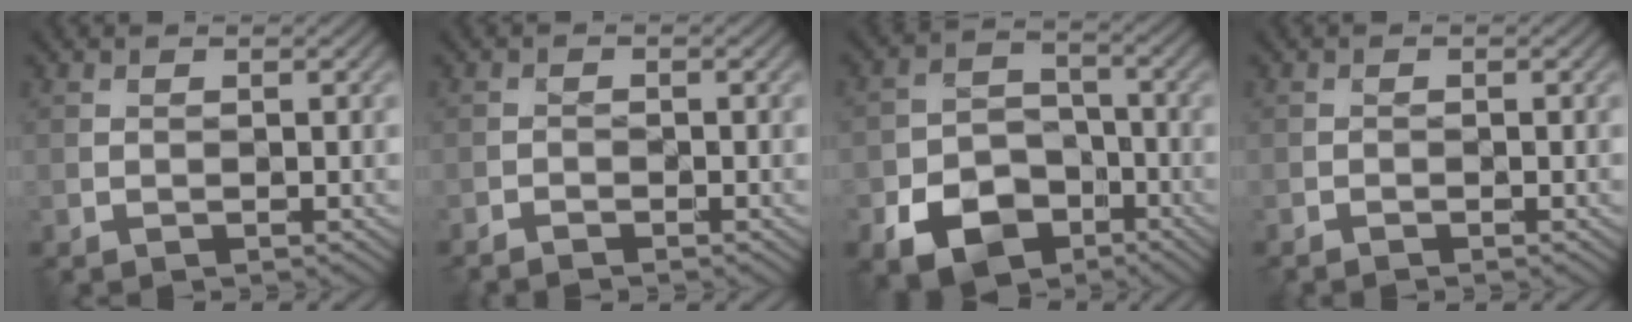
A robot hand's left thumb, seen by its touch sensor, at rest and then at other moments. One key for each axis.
{"total": 1.2, "fx": -1.2, "fy": 0.0, "fz": 0.3, "tx": -0.008, "ty": -0.001, "tz": -0.027}
{"total": 9.0, "fx": -4.9, "fy": 6.1, "fz": 4.4, "tx": -0.091, "ty": -0.019, "tz": -0.092}
{"total": 0.6, "fx": -0.5, "fy": 0.0, "fz": 0.2, "tx": -0.003, "ty": 0.001, "tz": -0.014}